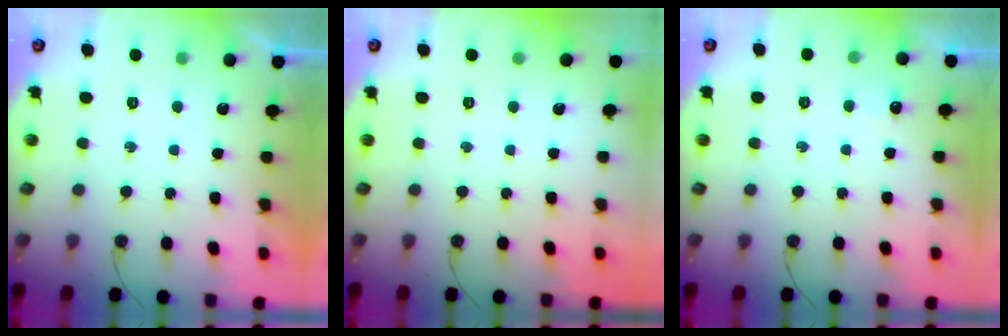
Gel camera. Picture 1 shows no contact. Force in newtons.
{"total": 0.0}
{"total": 3.9, "press": 3.1, "slide": 2.4}